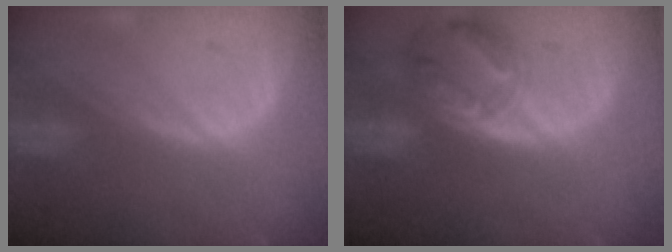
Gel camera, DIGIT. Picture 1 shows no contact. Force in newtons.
{"total": 8.2, "press": 7.2, "slide": 4.0}